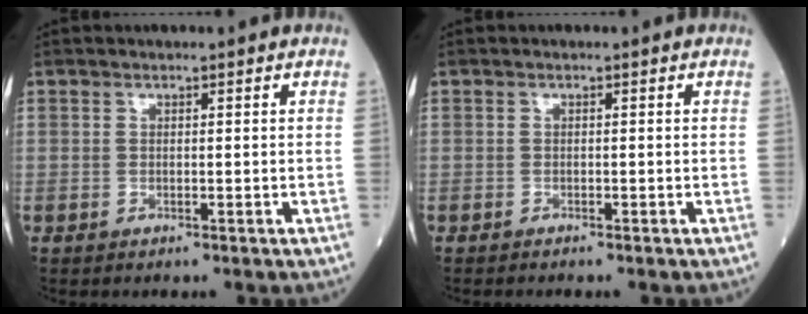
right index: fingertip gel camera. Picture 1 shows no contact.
{"total": 0.6, "force": [-0.6, 0.0, 0.2], "torque": [-0.004, -0.001, -0.011]}